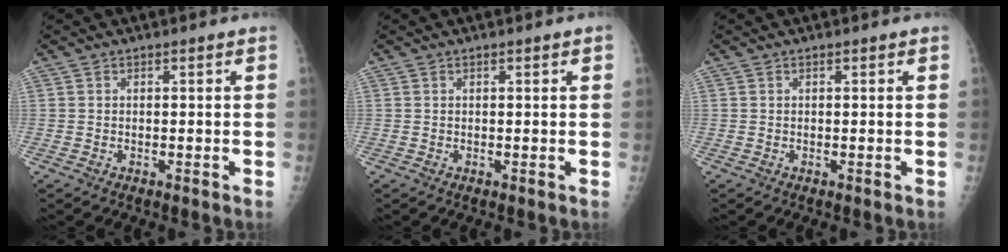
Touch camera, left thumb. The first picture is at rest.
{"total": 0.9, "force": [0.4, 0.1, 0.8], "torque": [-0.016, 0.001, 0.005]}
{"total": 0.0}